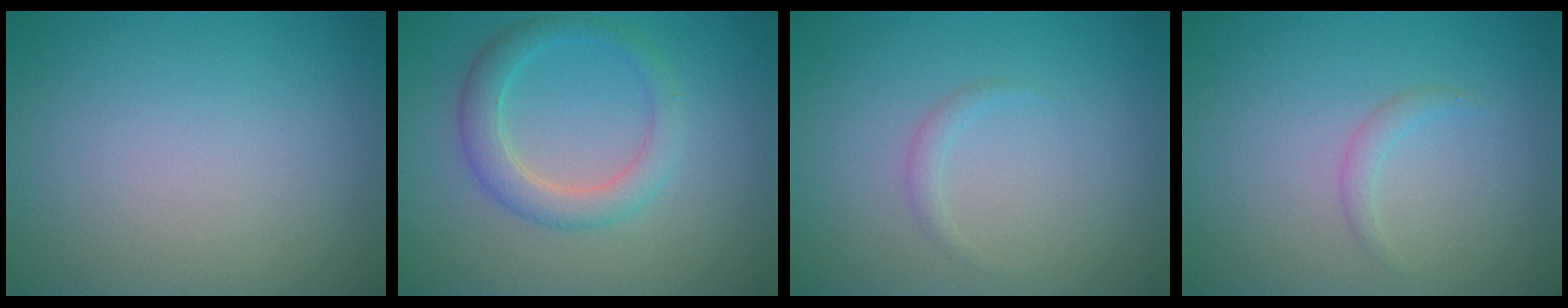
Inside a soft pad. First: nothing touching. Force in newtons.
{"total": 3.2, "press": 3.2, "slide": 0.2}
{"total": 0.8, "press": 0.8, "slide": 0.0}
{"total": 0.9, "press": 0.9, "slide": 0.1}